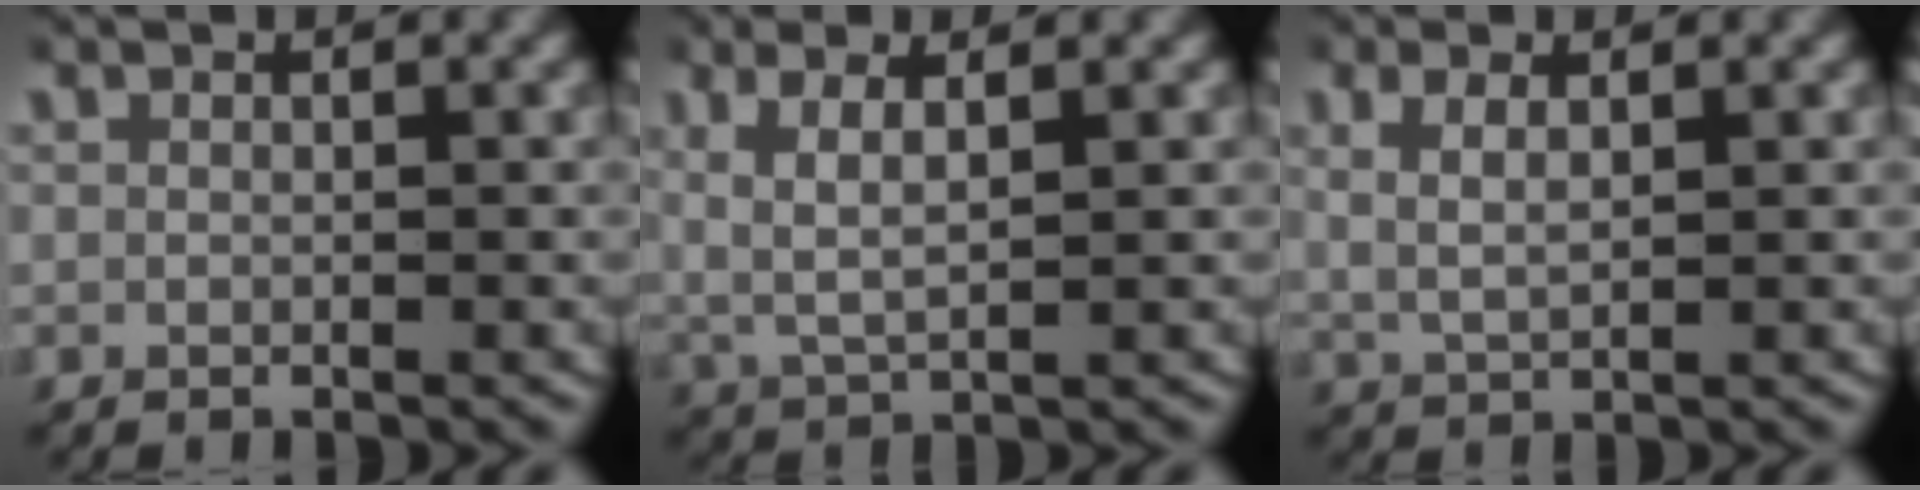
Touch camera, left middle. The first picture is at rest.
{"total": 3.8, "force": [1.1, 1.6, 3.2], "torque": [-0.070, 0.005, 0.024]}
{"total": 2.9, "force": [1.0, 1.5, 2.2], "torque": [-0.048, 0.002, 0.022]}